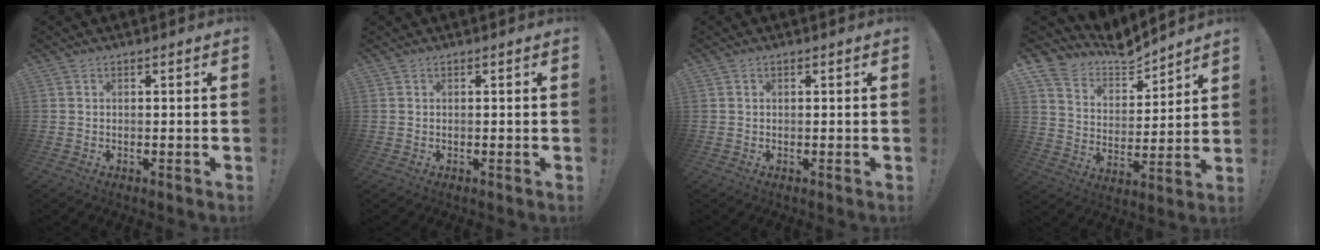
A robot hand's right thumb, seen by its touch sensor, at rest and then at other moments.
{"total": 0.0}
{"total": 0.0}
{"total": 8.7, "force": [8.1, 3.2, -0.4], "torque": [-0.006, -0.089, 0.148]}